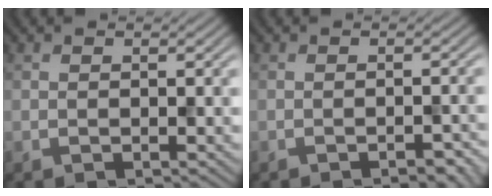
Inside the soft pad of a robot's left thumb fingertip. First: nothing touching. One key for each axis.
{"total": 2.3, "fx": -1.7, "fy": 0.5, "fz": 1.5, "tx": -0.017, "ty": 0.002, "tz": -0.023}